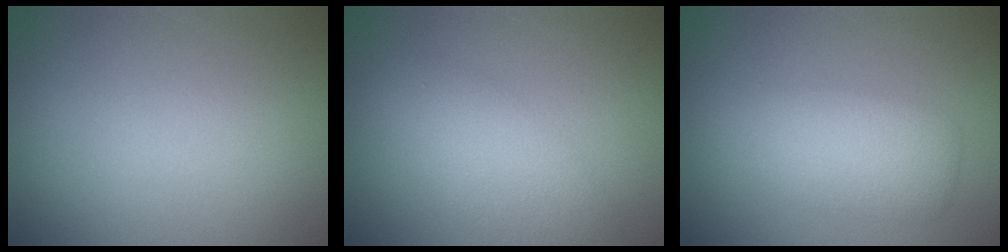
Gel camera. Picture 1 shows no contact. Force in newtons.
{"total": 4.3, "press": 4.3, "slide": 0.1}
{"total": 4.0, "press": 4.0, "slide": 0.1}